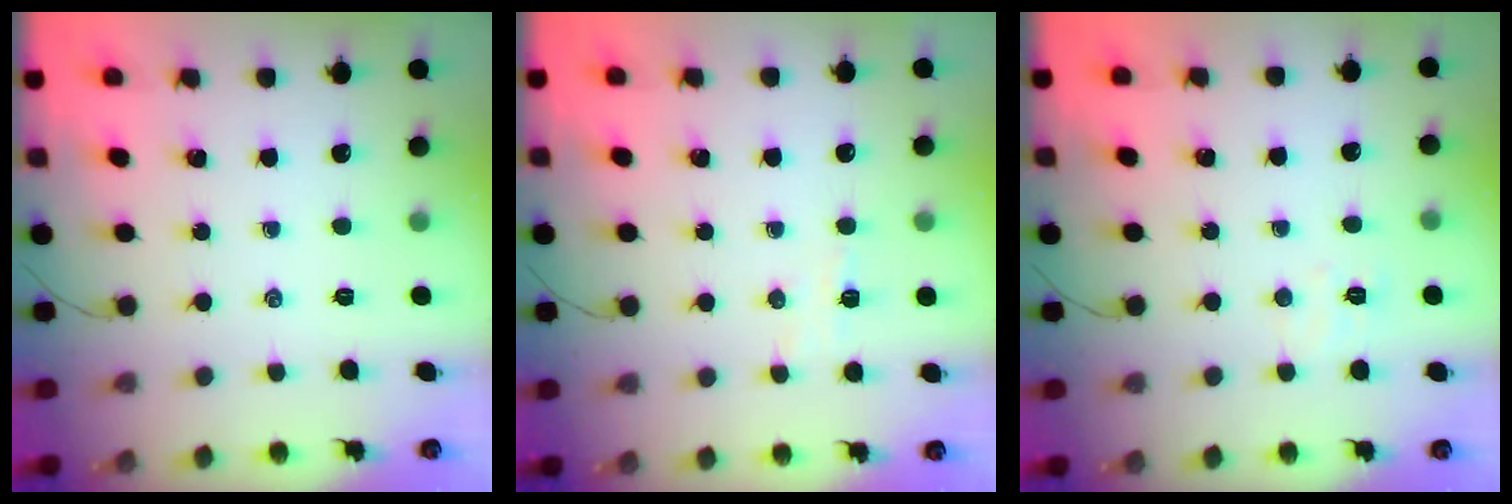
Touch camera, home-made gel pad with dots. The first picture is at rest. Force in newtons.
{"total": 4.2, "press": 4.1, "slide": 1.1}
{"total": 4.6, "press": 4.4, "slide": 1.1}